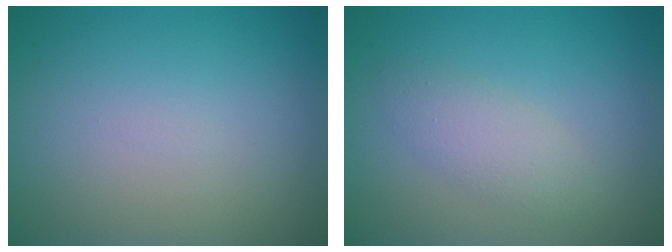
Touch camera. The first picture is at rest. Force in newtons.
{"total": 2.2, "press": 2.2, "slide": 0.2}